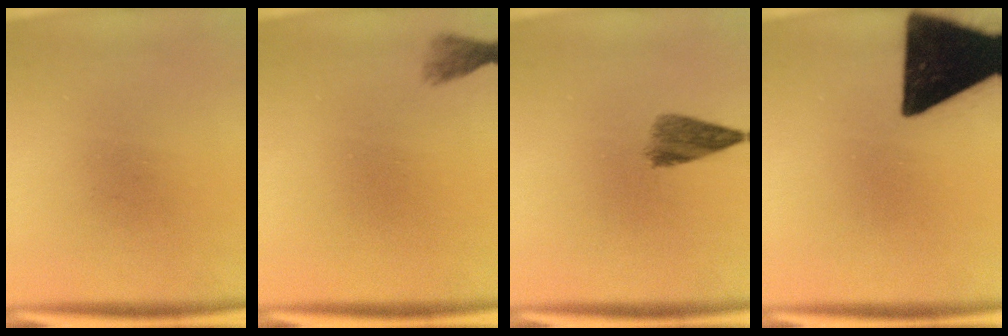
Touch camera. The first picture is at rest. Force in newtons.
{"total": 1.5}
{"total": 4.2}
{"total": 18.9}